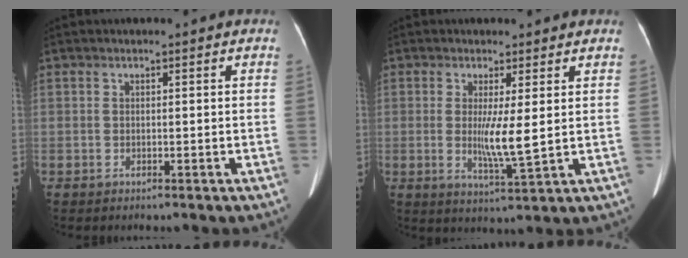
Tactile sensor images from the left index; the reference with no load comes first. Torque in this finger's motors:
{"motor_torque": [1.07, -0.04, 0.16, 0.08]}